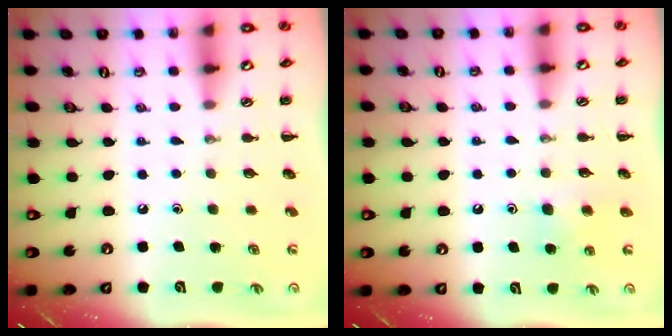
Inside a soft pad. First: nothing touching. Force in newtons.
{"total": 4.2, "press": 4.0, "slide": 1.3}